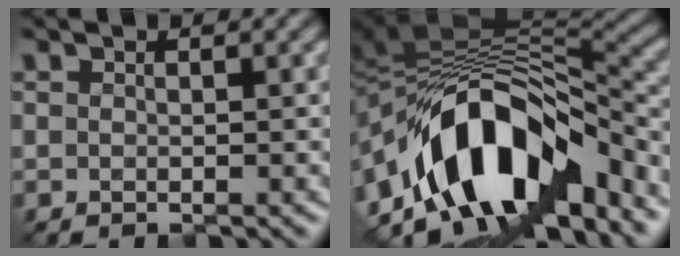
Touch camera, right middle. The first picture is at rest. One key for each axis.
{"total": 12.2, "fx": -5.9, "fy": 6.3, "fz": 8.6, "tx": -0.128, "ty": 0.011, "tz": -0.105}